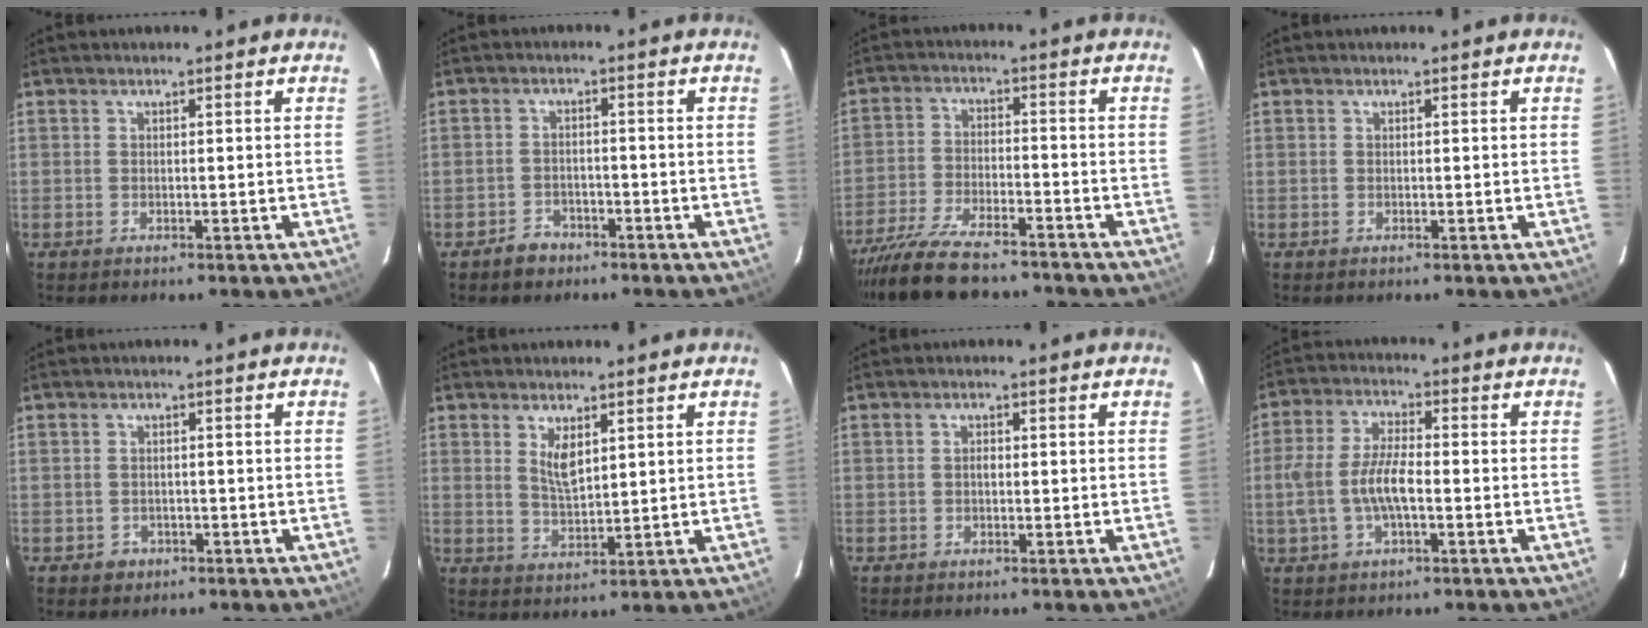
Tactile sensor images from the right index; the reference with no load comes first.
{"total": 3.9, "force": [-2.8, 2.7, 0.5], "torque": [-0.018, 0.014, -0.042]}
{"total": 16.1, "force": [-13.6, 4.2, 7.4], "torque": [-0.160, -0.030, -0.226]}
{"total": 0.0}
{"total": 2.5, "force": [-1.1, 2.2, 0.4], "torque": [-0.011, 0.004, -0.011]}
{"total": 4.6, "force": [2.0, 1.8, 3.8], "torque": [-0.065, -0.004, 0.042]}
{"total": 0.8, "force": [-0.2, 0.6, 0.6], "torque": [-0.010, 0.005, -0.004]}
{"total": 8.6, "force": [-1.9, 3.2, 7.8], "torque": [-0.161, 0.005, -0.033]}